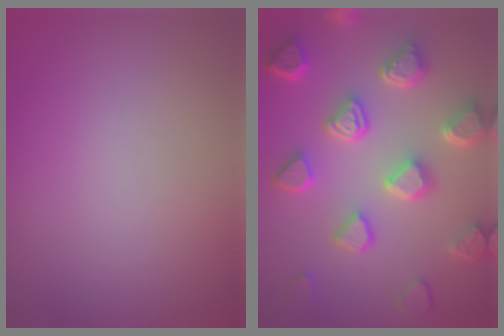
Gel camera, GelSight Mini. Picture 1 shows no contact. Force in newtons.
{"total": 7.1, "press": 5.7, "slide": 4.2}